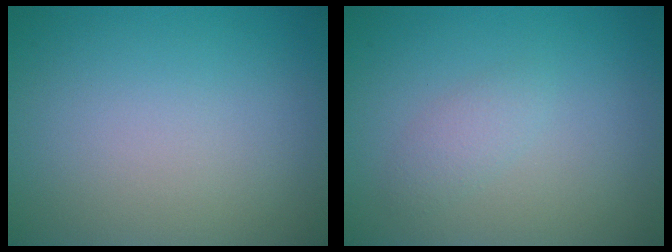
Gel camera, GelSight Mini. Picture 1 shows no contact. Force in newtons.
{"total": 1.4, "press": 1.4, "slide": 0.1}